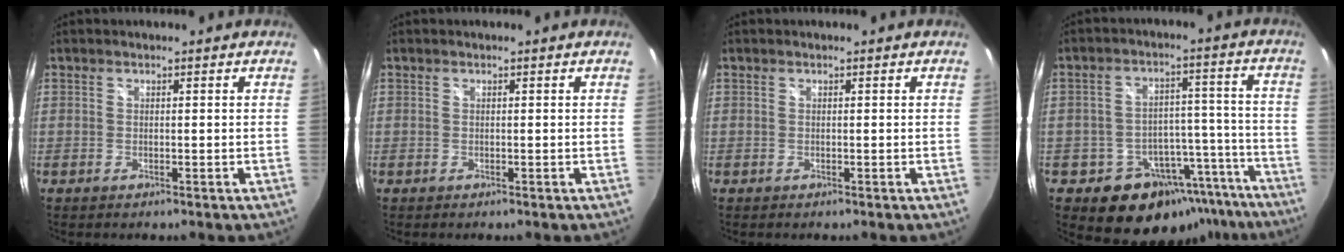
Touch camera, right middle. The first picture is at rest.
{"total": 0.0}
{"total": 0.0}
{"total": 16.3, "force": [-11.4, 10.5, 5.0], "torque": [-0.087, 0.057, -0.127]}